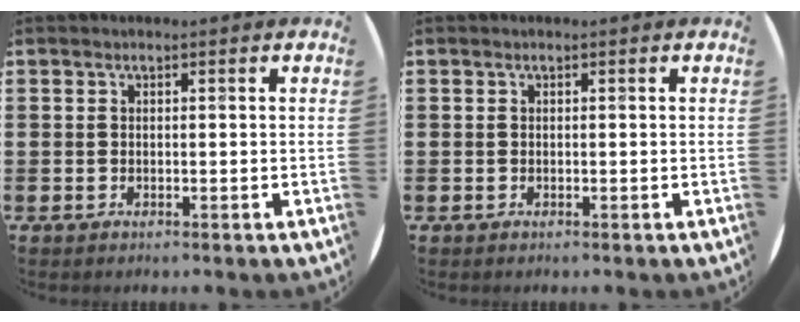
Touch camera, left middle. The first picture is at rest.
{"total": 0.0}